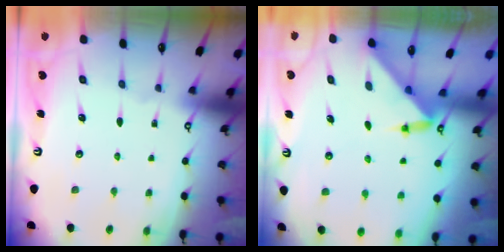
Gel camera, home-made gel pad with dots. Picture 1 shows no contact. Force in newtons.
{"total": 3.0, "press": 3.0, "slide": 0.3}